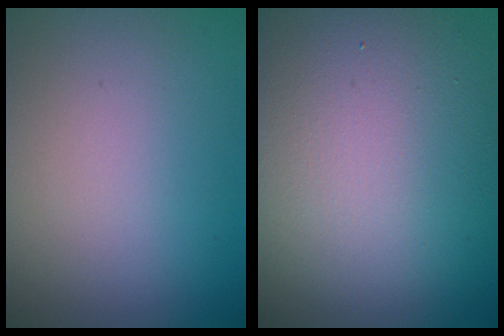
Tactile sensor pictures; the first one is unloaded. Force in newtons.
{"total": 17.0, "press": 16.9, "slide": 1.2}